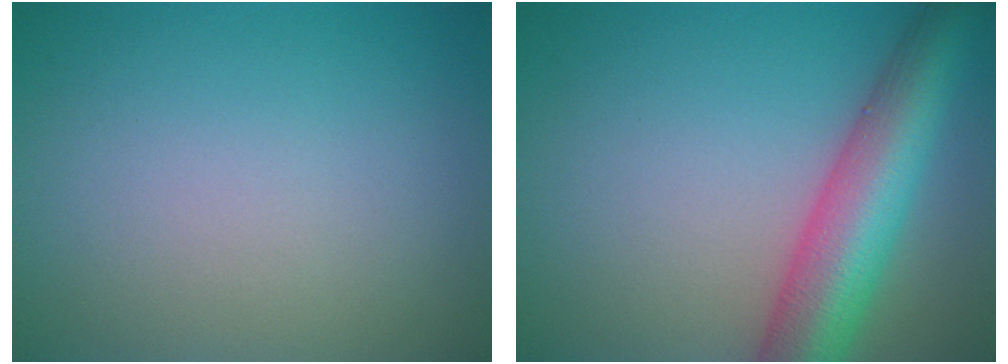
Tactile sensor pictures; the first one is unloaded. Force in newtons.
{"total": 8.5, "press": 8.5, "slide": 0.3}